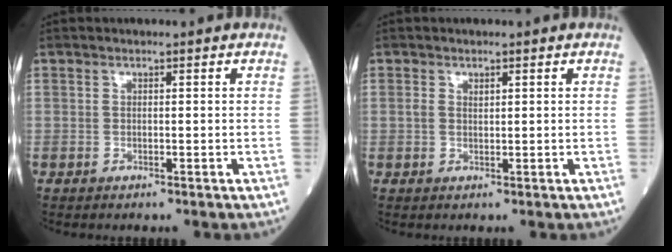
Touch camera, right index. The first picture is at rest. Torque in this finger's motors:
{"motor_torque": [0.05, 0.06, -0.02, -0.01]}